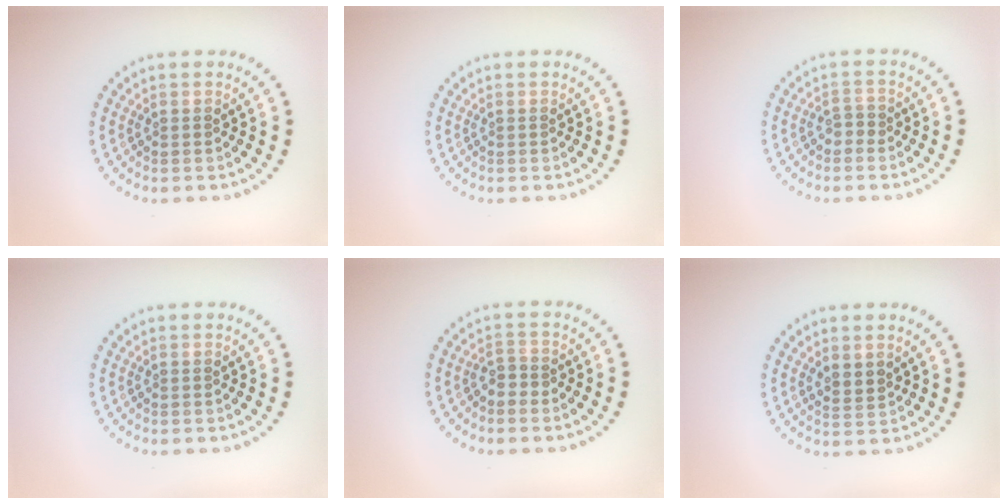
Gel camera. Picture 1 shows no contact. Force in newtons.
{"total": 0.0}
{"total": 1.0, "press": 0.8, "slide": 0.5}
{"total": 0.0}
{"total": 1.4, "press": 1.1, "slide": 0.8}
{"total": 1.7, "press": 1.3, "slide": 1.0}